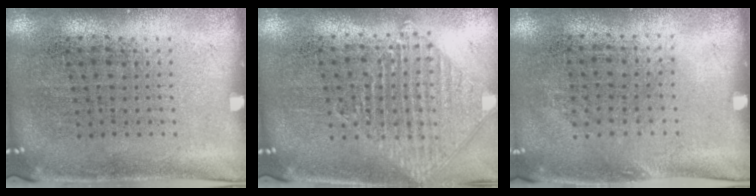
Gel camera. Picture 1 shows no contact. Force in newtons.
{"total": 1.0, "press": 1.0, "slide": 0.1}
{"total": 0.7, "press": 0.6, "slide": 0.5}